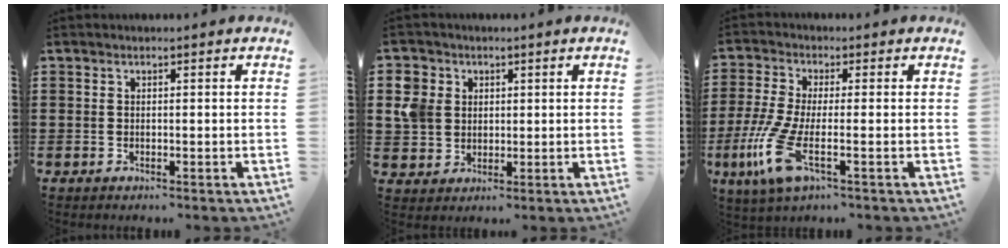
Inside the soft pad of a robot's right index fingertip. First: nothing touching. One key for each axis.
{"total": 6.0, "fx": 1.4, "fy": 5.3, "fz": 2.3, "tx": -0.075, "ty": 0.015, "tz": 0.024}
{"total": 8.4, "fx": -2.8, "fy": 2.3, "fz": 7.6, "tx": -0.192, "ty": -0.025, "tz": -0.057}